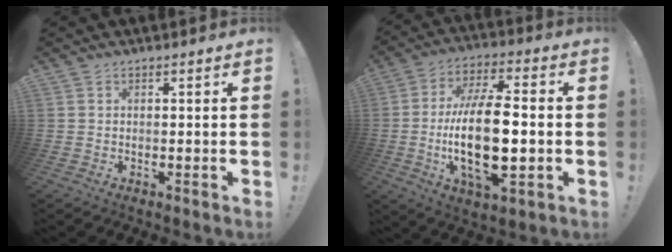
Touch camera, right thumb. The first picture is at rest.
{"total": 20.2, "force": [-2.8, 8.2, 18.3], "torque": [-0.349, -0.003, -0.049]}